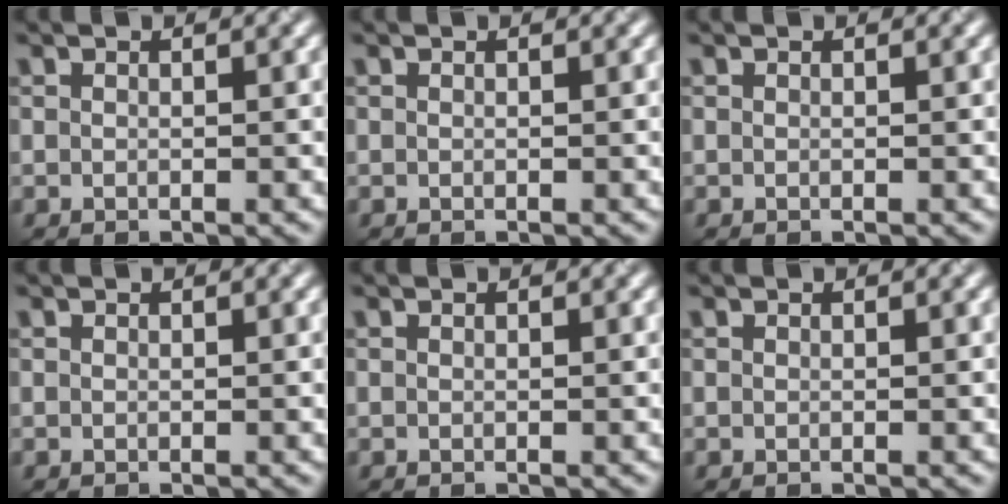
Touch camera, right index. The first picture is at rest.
{"total": 0.0}
{"total": 0.0}
{"total": 0.0}
{"total": 0.0}
{"total": 0.0}